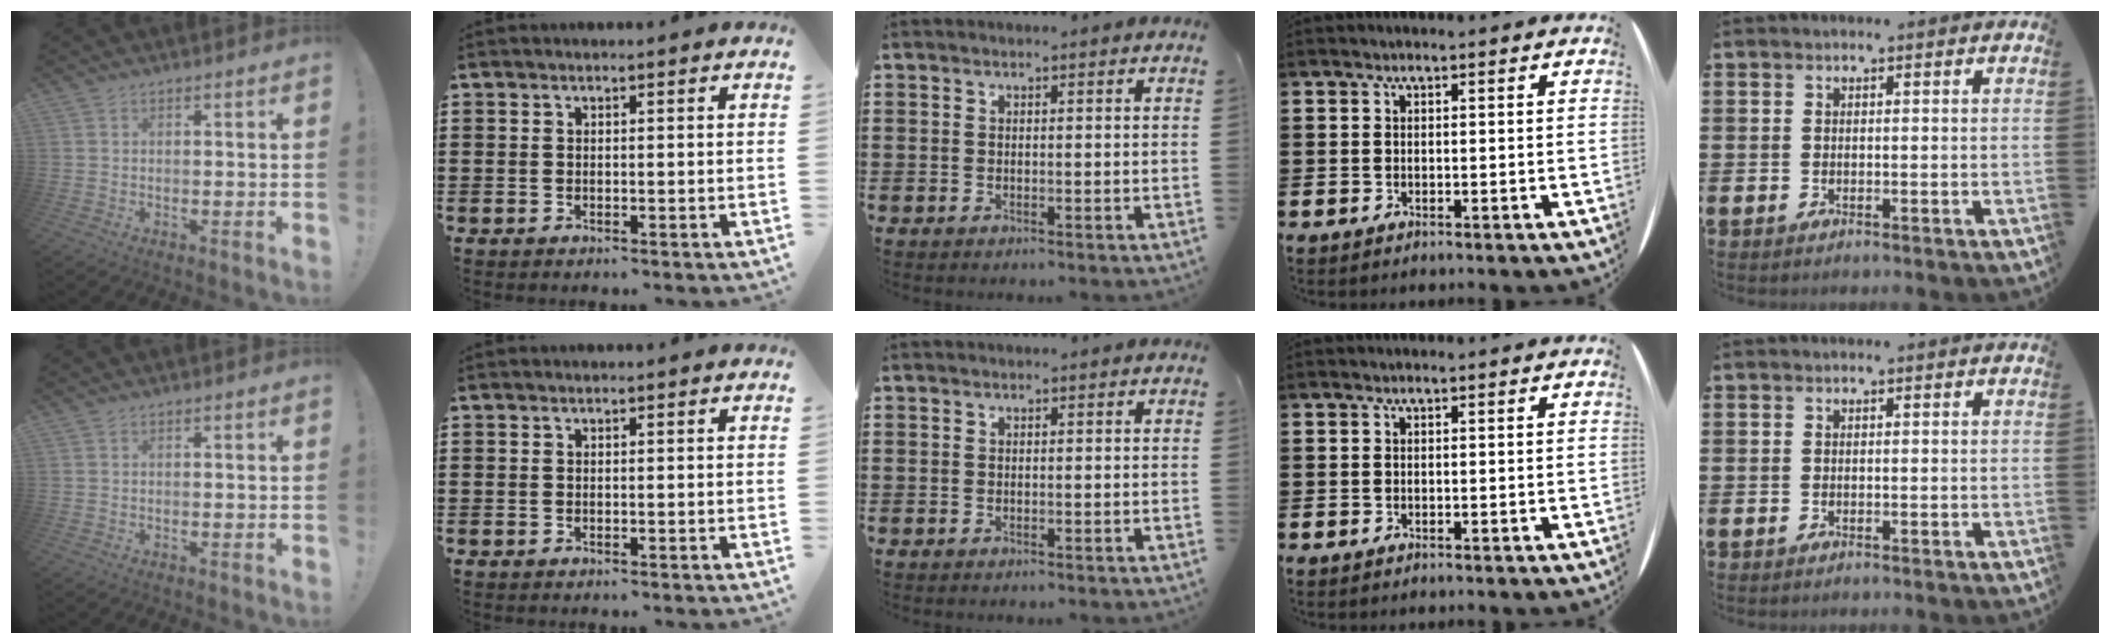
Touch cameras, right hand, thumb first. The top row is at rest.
{}